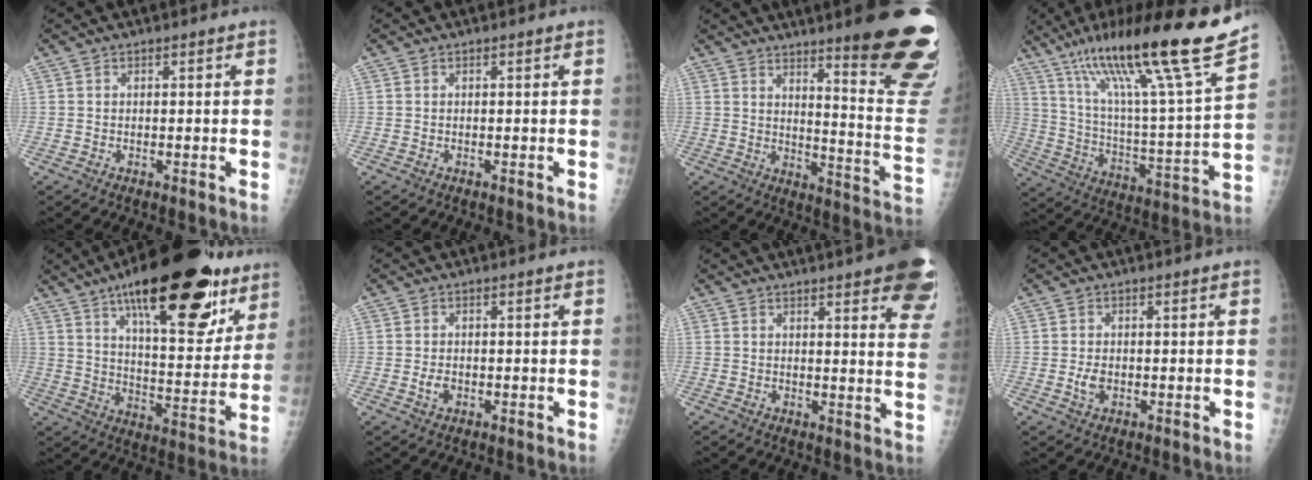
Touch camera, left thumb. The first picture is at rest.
{"total": 0.0}
{"total": 21.0, "force": [14.5, 2.2, 15.0], "torque": [-0.165, -0.113, 0.189]}
{"total": 26.8, "force": [18.5, 1.4, 19.4], "torque": [-0.301, -0.065, 0.313]}
{"total": 29.0, "force": [16.9, 10.4, 21.1], "torque": [-0.280, -0.043, 0.253]}
{"total": 1.9, "force": [-0.3, 1.4, 1.3], "torque": [-0.022, 0.000, -0.005]}
{"total": 16.2, "force": [10.2, 3.7, 12.1], "torque": [-0.126, -0.034, 0.106]}
{"total": 2.2, "force": [-0.3, 1.3, 1.7], "torque": [-0.034, -0.002, -0.006]}